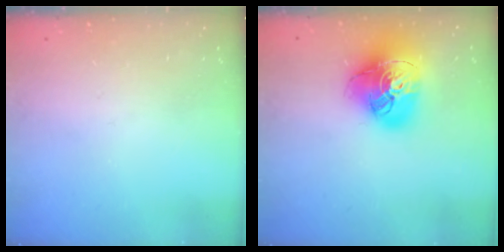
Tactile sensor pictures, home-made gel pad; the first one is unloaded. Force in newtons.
{"total": 20.6, "press": 20.5, "slide": 2.1}